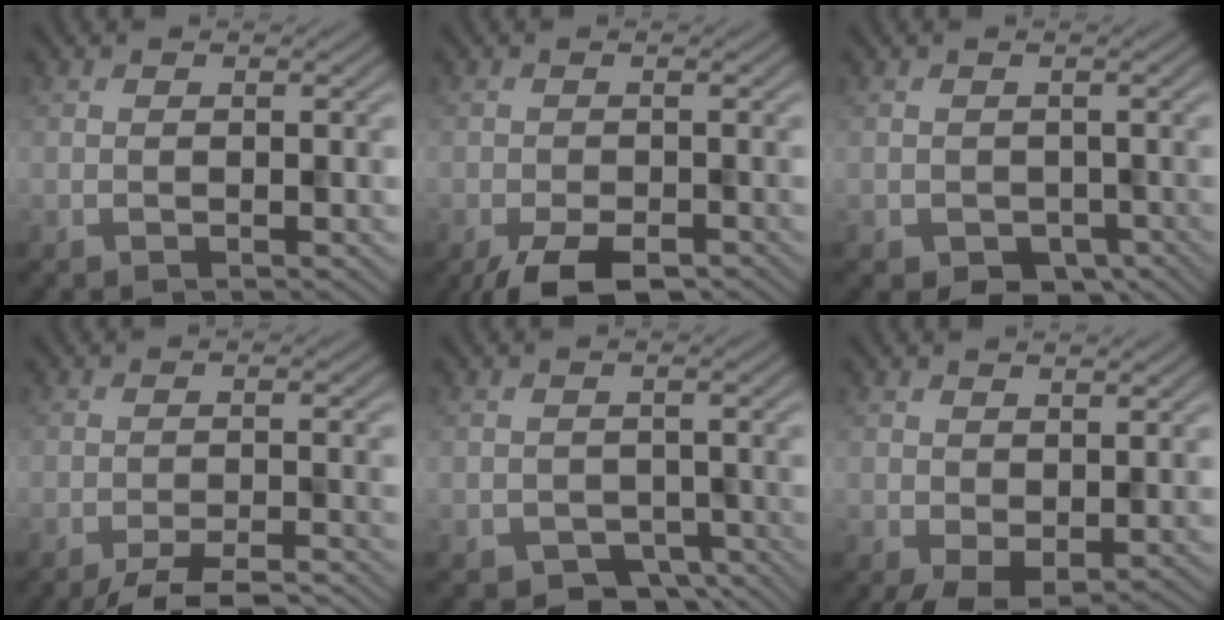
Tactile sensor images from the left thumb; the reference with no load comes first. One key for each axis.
{"total": 5.9, "fx": -4.1, "fy": 2.4, "fz": 3.5, "tx": -0.055, "ty": -0.014, "tz": -0.067}
{"total": 2.6, "fx": -1.4, "fy": 2.0, "fz": 0.9, "tx": -0.019, "ty": -0.014, "tz": -0.024}
{"total": 5.1, "fx": -4.2, "fy": 0.7, "fz": 2.9, "tx": -0.047, "ty": 0.003, "tz": -0.073}
{"total": 3.7, "fx": -2.6, "fy": 2.3, "fz": 1.1, "tx": -0.015, "ty": -0.011, "tz": -0.041}
{"total": 3.2, "fx": -0.9, "fy": 2.2, "fz": 2.3, "tx": -0.050, "ty": -0.010, "tz": -0.016}